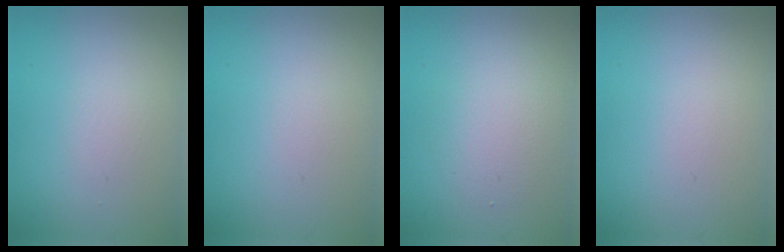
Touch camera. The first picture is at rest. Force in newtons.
{"total": 0.0}
{"total": 2.8, "press": 2.8, "slide": 0.1}
{"total": 0.0}